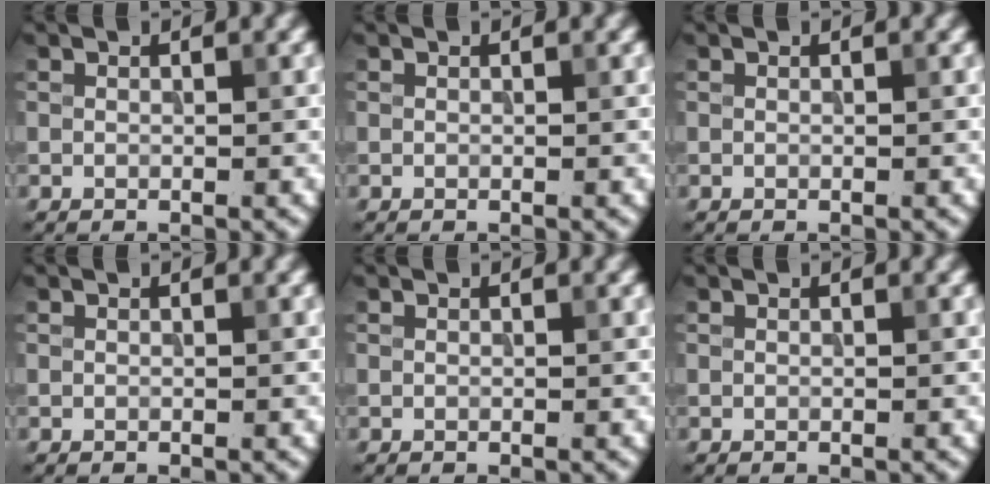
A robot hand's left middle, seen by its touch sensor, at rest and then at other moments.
{"total": 0.0}
{"total": 0.0}
{"total": 0.0}
{"total": 0.0}
{"total": 0.0}